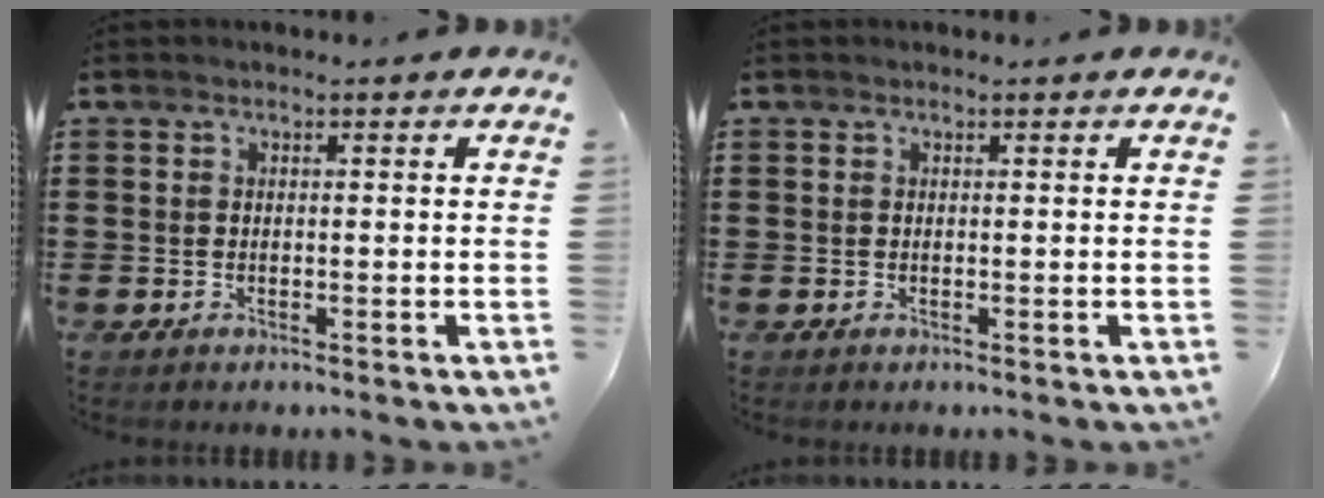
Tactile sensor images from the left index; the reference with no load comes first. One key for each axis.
{"total": 0.0}